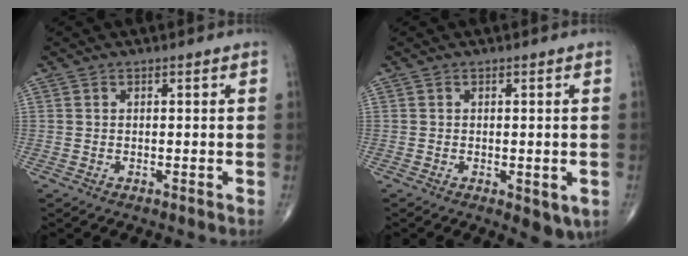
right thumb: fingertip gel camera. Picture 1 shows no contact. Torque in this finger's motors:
{"motor_torque": [-0.47, -0.07, 0.28, 0.11, 0.10]}